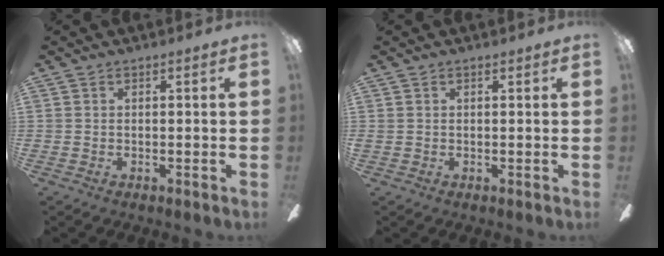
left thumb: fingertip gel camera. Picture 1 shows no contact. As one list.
[{"total": 0.6, "force": [0.3, 0.4, 0.1], "torque": [-0.003, 0.004, 0.005]}]